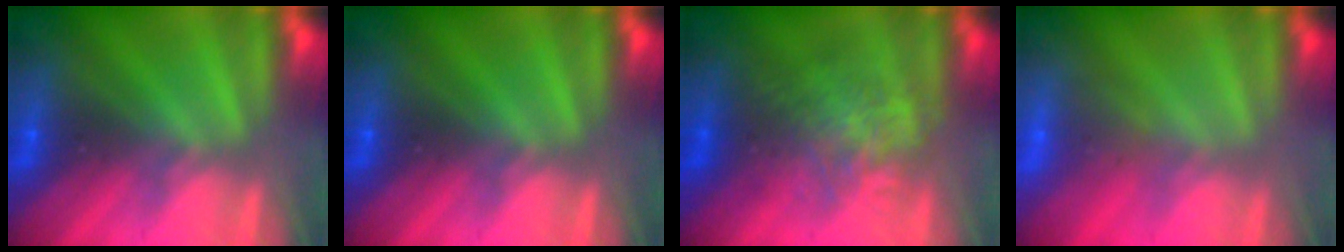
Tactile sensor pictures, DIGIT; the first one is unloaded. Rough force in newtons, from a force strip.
{"total": 0.0}
{"total": 2.2}
{"total": 2.9}